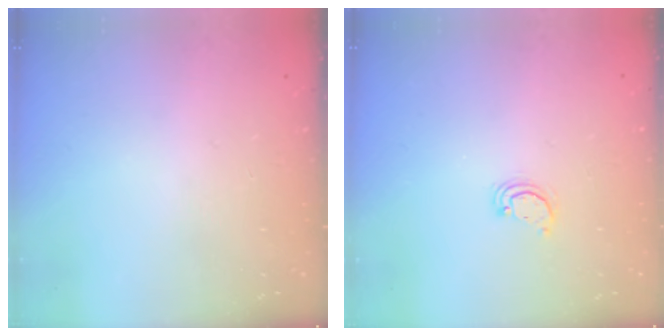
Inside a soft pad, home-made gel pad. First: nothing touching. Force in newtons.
{"total": 2.5, "press": 2.5, "slide": 0.3}